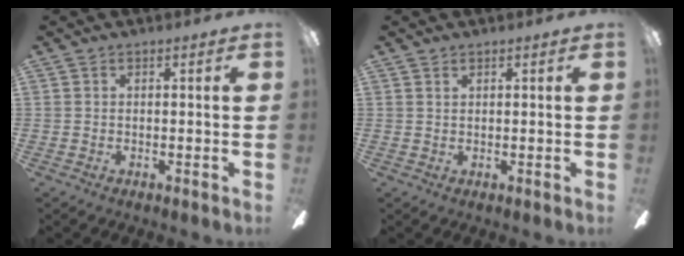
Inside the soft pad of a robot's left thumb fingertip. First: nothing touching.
{"total": 0.8, "force": [0.7, 0.4, 0.3], "torque": [-0.007, 0.002, 0.013]}